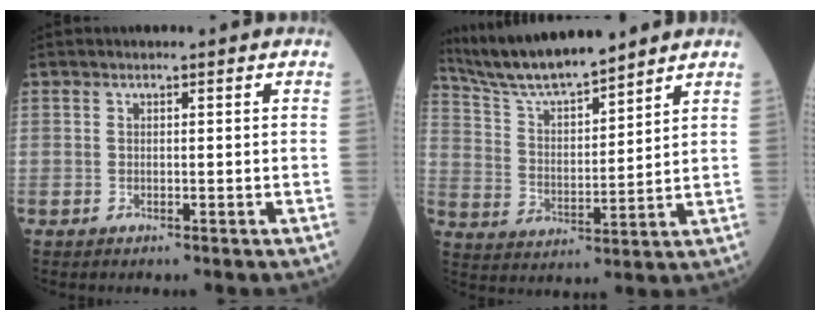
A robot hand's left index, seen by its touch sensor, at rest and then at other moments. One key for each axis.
{"total": 12.4, "fx": 11.3, "fy": 0.9, "fz": 4.9, "tx": -0.101, "ty": 0.012, "tz": 0.213}